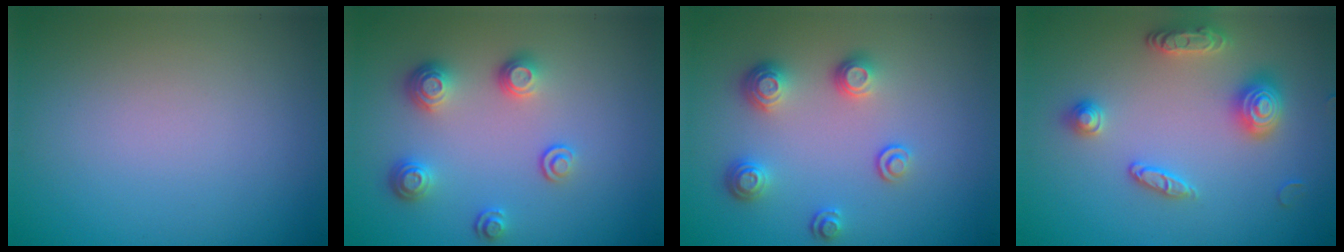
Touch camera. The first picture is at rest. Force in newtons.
{"total": 3.2, "press": 2.5, "slide": 2.0}
{"total": 3.2, "press": 2.5, "slide": 2.0}
{"total": 3.4, "press": 3.4, "slide": 0.3}